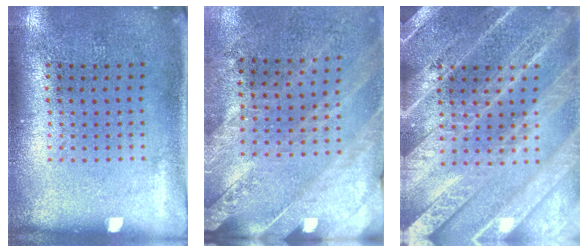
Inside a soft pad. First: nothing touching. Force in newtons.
{"total": 2.5, "press": 2.3, "slide": 1.0}
{"total": 6.0, "press": 5.9, "slide": 0.8}